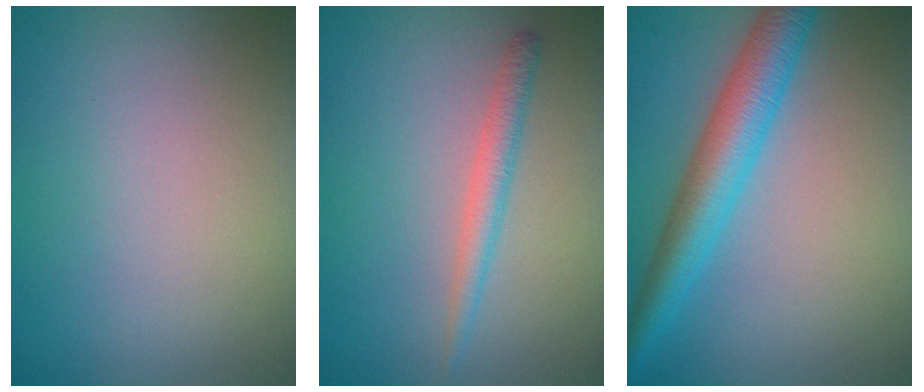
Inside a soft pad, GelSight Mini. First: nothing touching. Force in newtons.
{"total": 1.9, "press": 1.9, "slide": 0.1}
{"total": 5.4, "press": 5.4, "slide": 0.1}